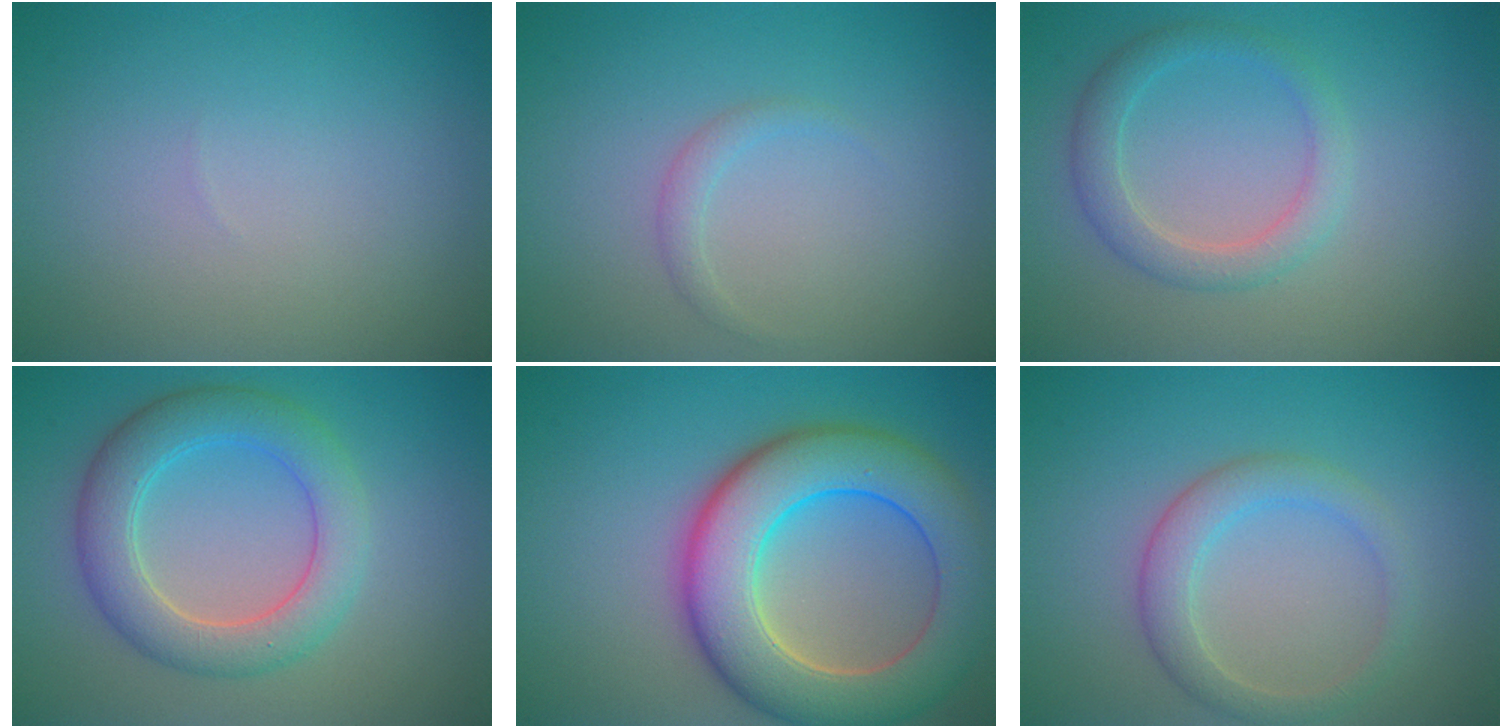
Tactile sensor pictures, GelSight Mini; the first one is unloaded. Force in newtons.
{"total": 1.1, "press": 1.1, "slide": 0.0}
{"total": 2.8, "press": 2.8, "slide": 0.1}
{"total": 5.5, "press": 5.5, "slide": 0.1}
{"total": 10.0, "press": 10.0, "slide": 0.6}
{"total": 3.0, "press": 3.0, "slide": 0.0}